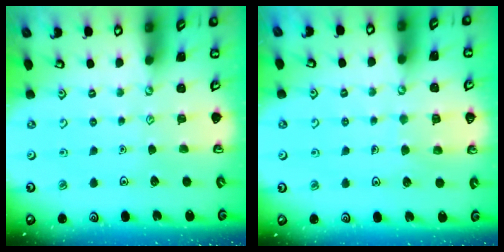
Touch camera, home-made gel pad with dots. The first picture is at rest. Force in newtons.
{"total": 6.0, "press": 6.0, "slide": 0.5}